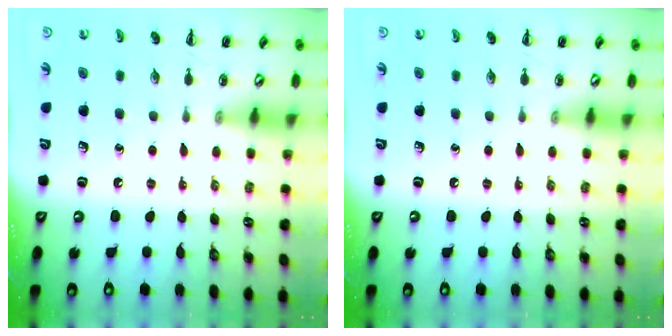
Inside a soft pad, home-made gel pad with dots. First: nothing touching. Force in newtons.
{"total": 0.0}